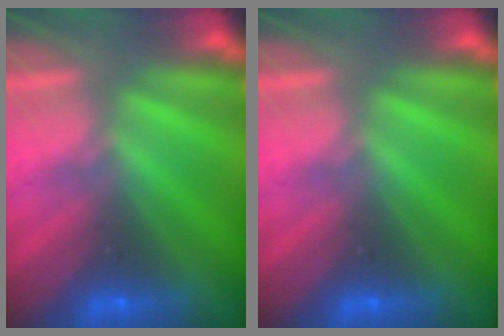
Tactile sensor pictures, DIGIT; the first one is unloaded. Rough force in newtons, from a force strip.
{"total": 0.0}